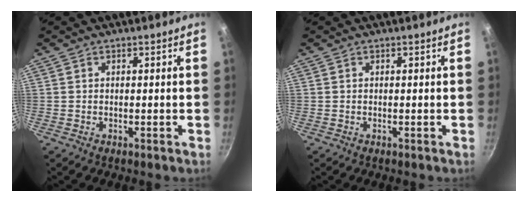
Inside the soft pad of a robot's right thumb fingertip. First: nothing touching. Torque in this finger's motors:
{"motor_torque": [-0.01, 0.01, 0.04, -0.04, 0.00]}